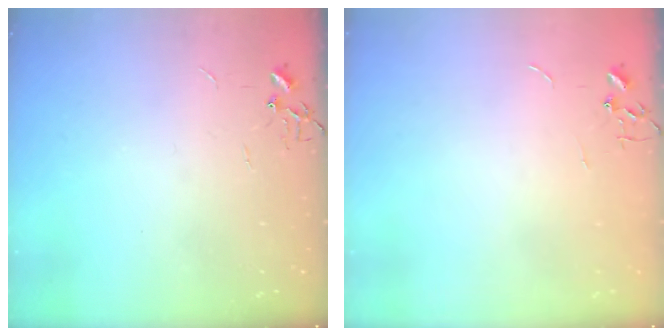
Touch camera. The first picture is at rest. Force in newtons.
{"total": 0.0}